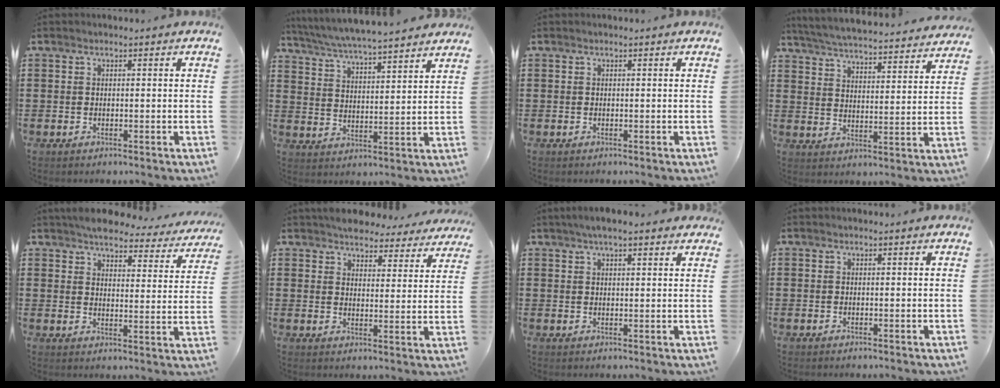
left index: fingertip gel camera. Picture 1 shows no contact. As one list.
[{"total": 5.0, "force": [4.9, -0.4, 1.2], "torque": [-0.047, -0.034, 0.081]}, {"total": 0.0}, {"total": 4.8, "force": [4.7, -0.6, 0.8], "torque": [-0.042, -0.041, 0.077]}, {"total": 5.2, "force": [4.8, 1.0, 1.5], "torque": [-0.045, -0.025, 0.083]}, {"total": 4.6, "force": [4.5, 0.6, 0.4], "torque": [-0.029, -0.022, 0.080]}, {"total": 3.5, "force": [2.7, 0.7, 2.1], "torque": [-0.046, 0.007, 0.048]}, {"total": 0.0}]